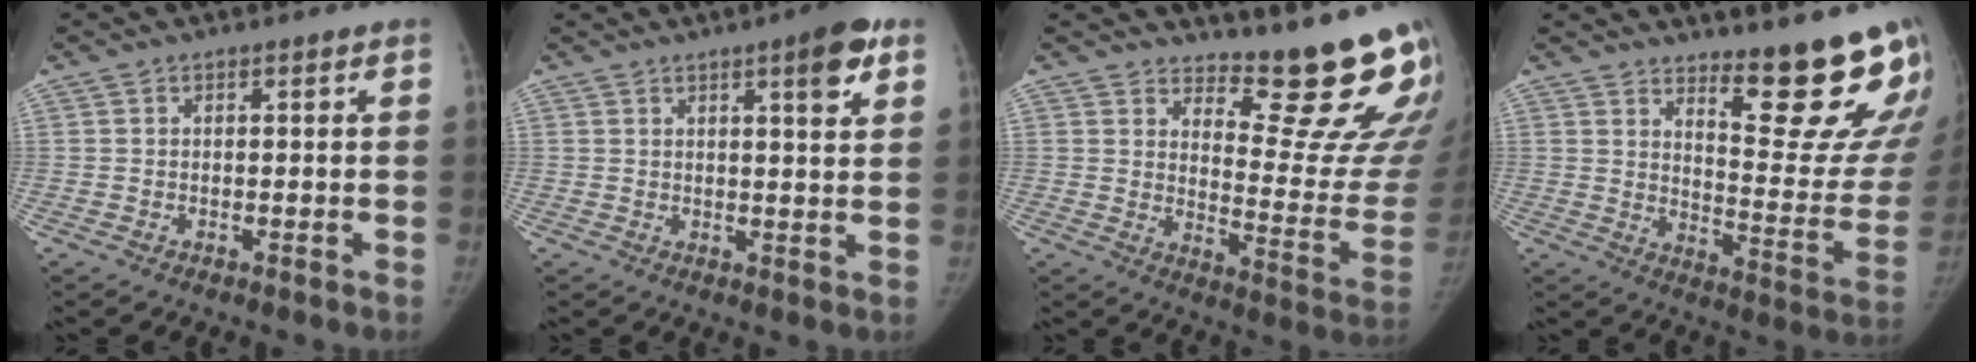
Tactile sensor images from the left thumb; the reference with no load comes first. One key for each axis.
{"total": 6.8, "fx": 3.5, "fy": 1.5, "fz": 5.6, "tx": -0.067, "ty": -0.014, "tz": 0.044}
{"total": 18.4, "fx": 16.1, "fy": 2.9, "fz": 8.4, "tx": -0.071, "ty": -0.191, "tz": 0.203}
{"total": 18.2, "fx": 13.9, "fy": 3.9, "fz": 11.1, "tx": -0.108, "ty": -0.141, "tz": 0.190}